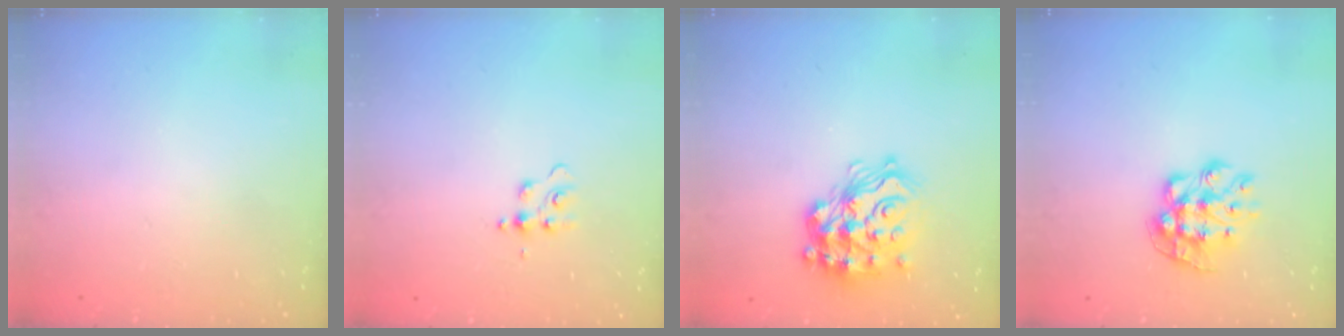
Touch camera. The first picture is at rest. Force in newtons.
{"total": 5.7, "press": 5.7, "slide": 0.1}
{"total": 18.6, "press": 18.6, "slide": 1.2}
{"total": 9.4, "press": 9.4, "slide": 0.7}